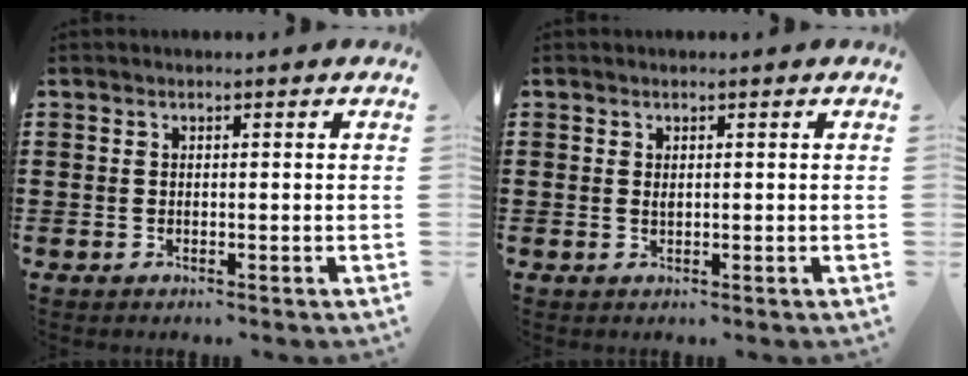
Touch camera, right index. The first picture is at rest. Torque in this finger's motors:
{"motor_torque": [1.01, 1.12, 0.04, -0.05]}